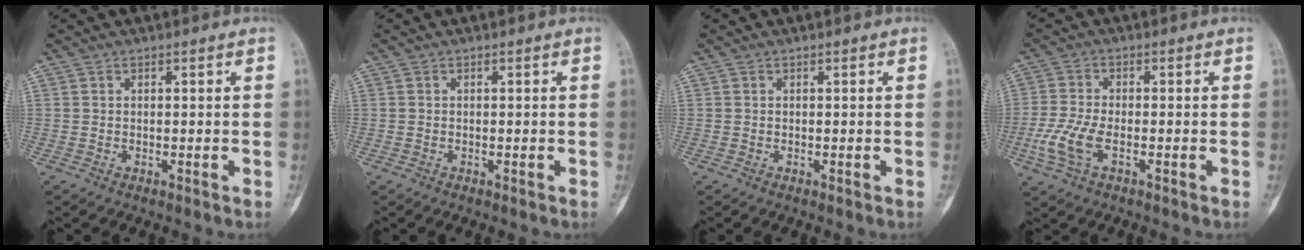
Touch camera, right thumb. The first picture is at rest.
{"total": 0.0}
{"total": 0.0}
{"total": 6.6, "force": [-2.2, 3.1, 5.5], "torque": [-0.135, 0.006, -0.044]}